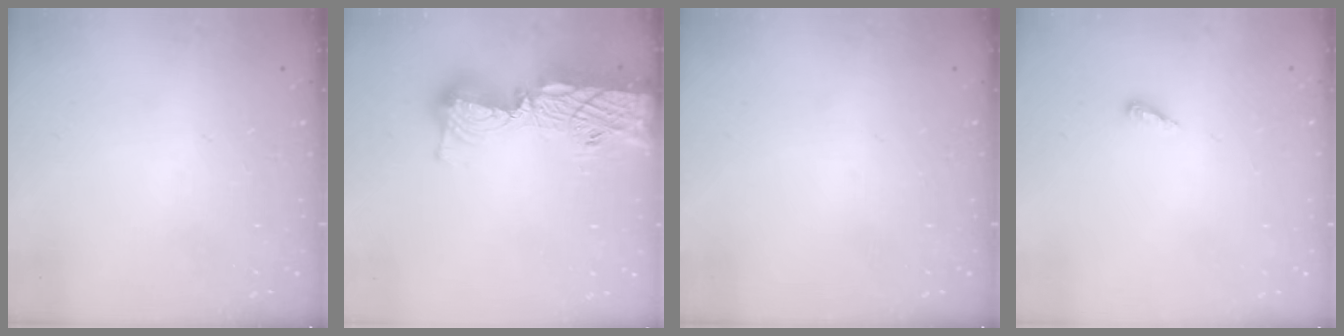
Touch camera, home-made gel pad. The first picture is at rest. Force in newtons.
{"total": 17.5, "press": 17.4, "slide": 1.3}
{"total": 0.0}
{"total": 2.8, "press": 2.8, "slide": 0.2}